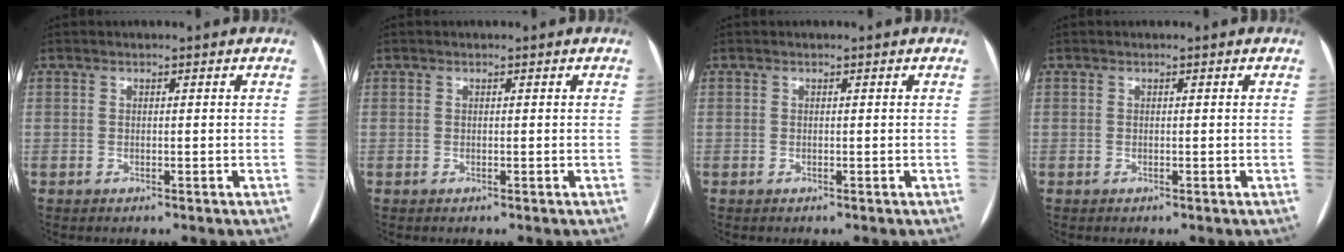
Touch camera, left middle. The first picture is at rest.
{"total": 0.0}
{"total": 0.0}
{"total": 0.0}